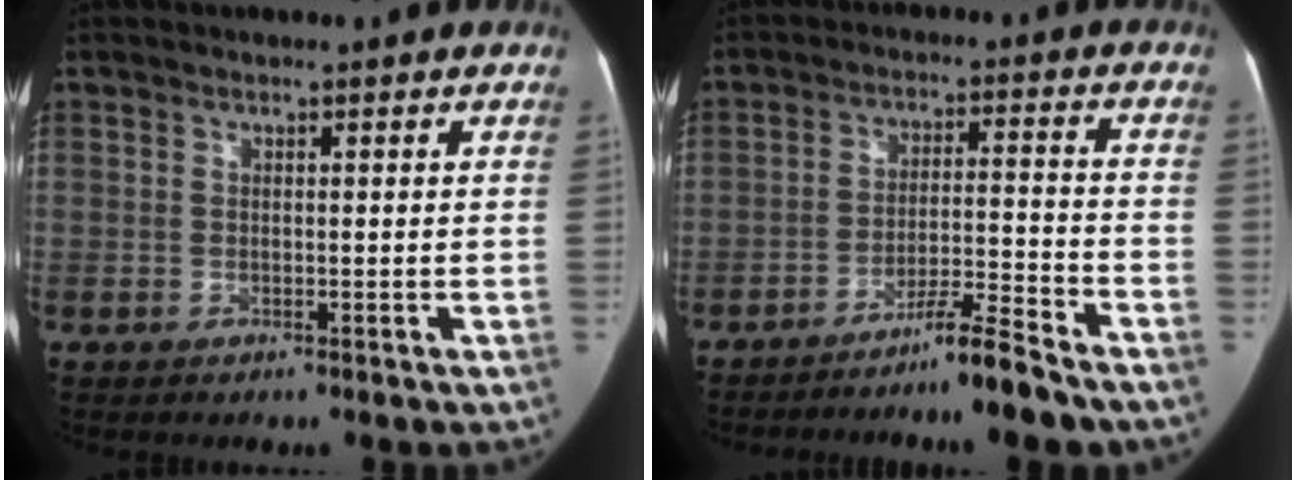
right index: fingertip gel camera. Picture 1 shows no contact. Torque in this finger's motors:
{"motor_torque": [0.53, -0.49, 0.06, 0.03]}